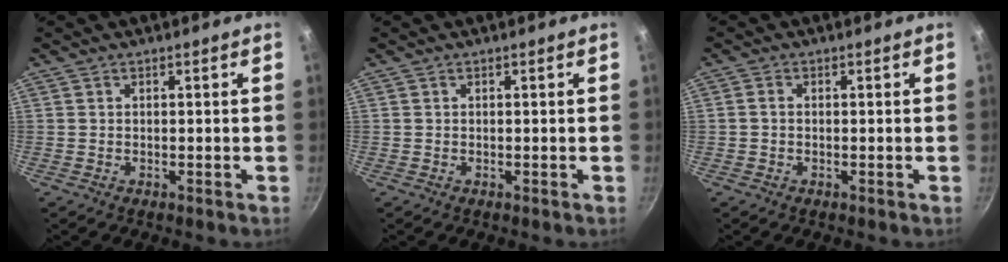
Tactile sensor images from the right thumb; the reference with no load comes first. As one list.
[{"total": 0.0}, {"total": 1.2, "force": [-0.1, 0.9, 0.7], "torque": [-0.014, 0.006, -0.004]}]